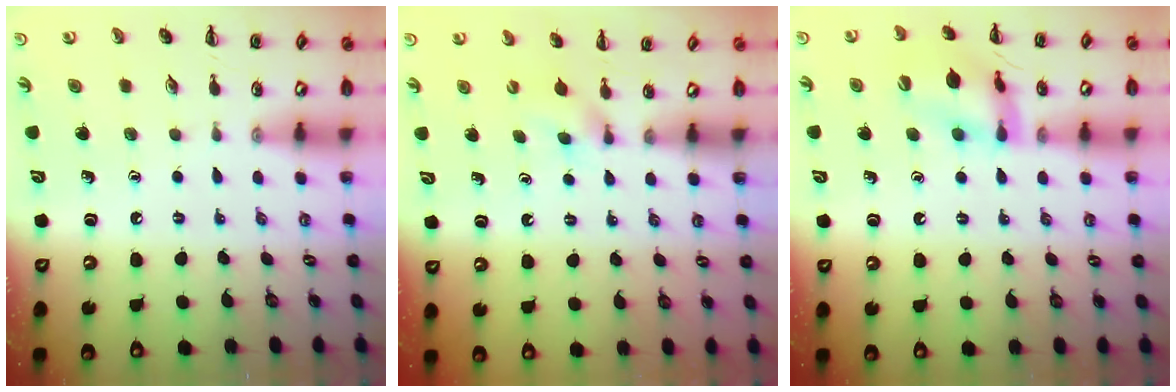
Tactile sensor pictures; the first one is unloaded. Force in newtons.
{"total": 2.5, "press": 2.4, "slide": 0.9}
{"total": 16.0, "press": 15.8, "slide": 2.3}